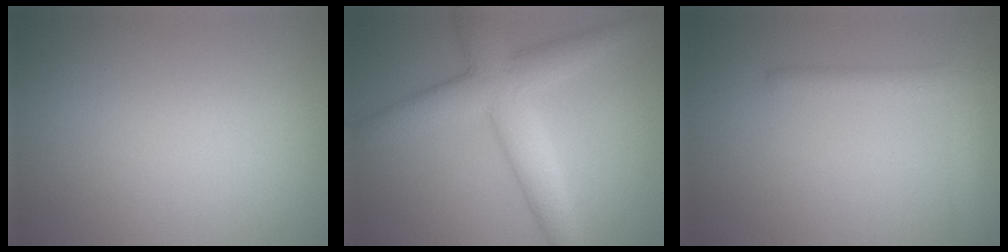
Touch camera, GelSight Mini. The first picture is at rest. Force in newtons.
{"total": 6.5, "press": 6.5, "slide": 0.2}
{"total": 2.4, "press": 2.4, "slide": 0.2}